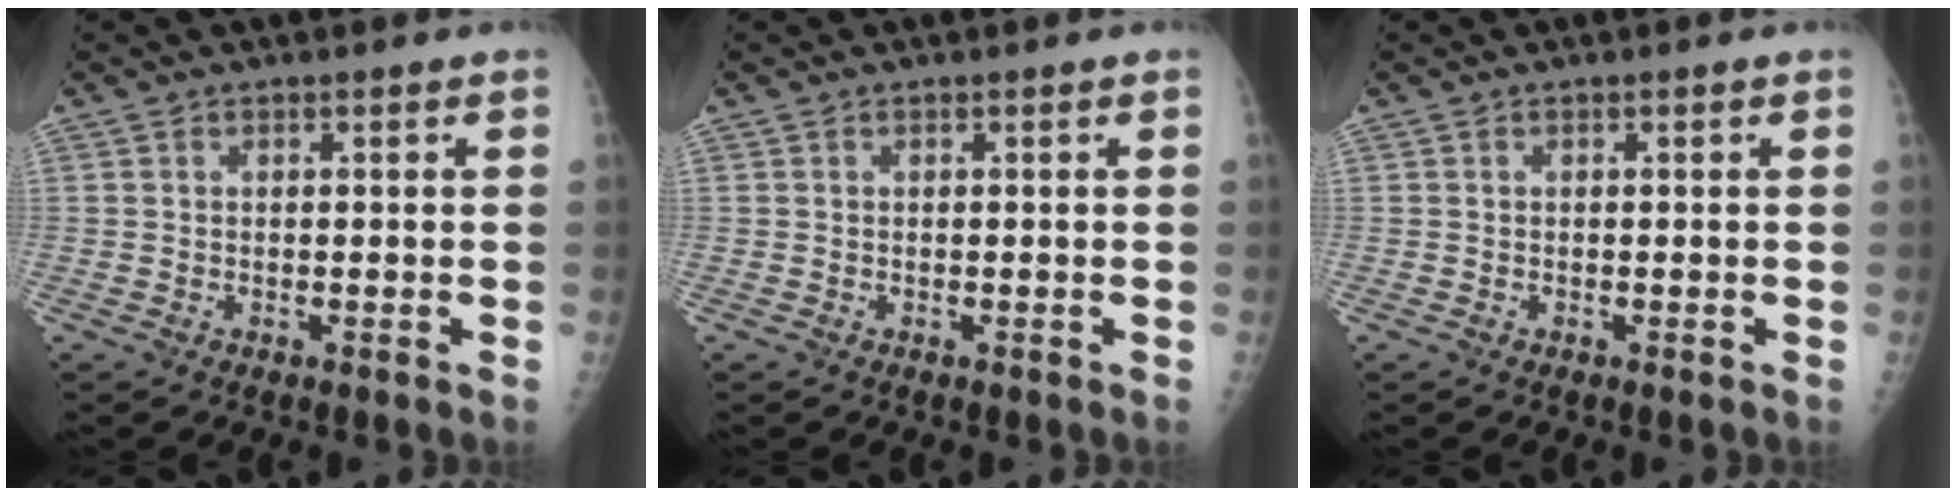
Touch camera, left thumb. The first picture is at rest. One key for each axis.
{"total": 0.0}
{"total": 0.0}